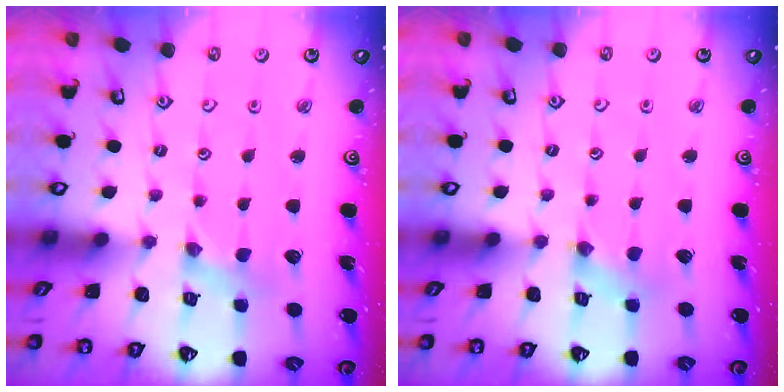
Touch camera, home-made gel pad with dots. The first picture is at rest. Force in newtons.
{"total": 0.7, "press": 0.6, "slide": 0.3}